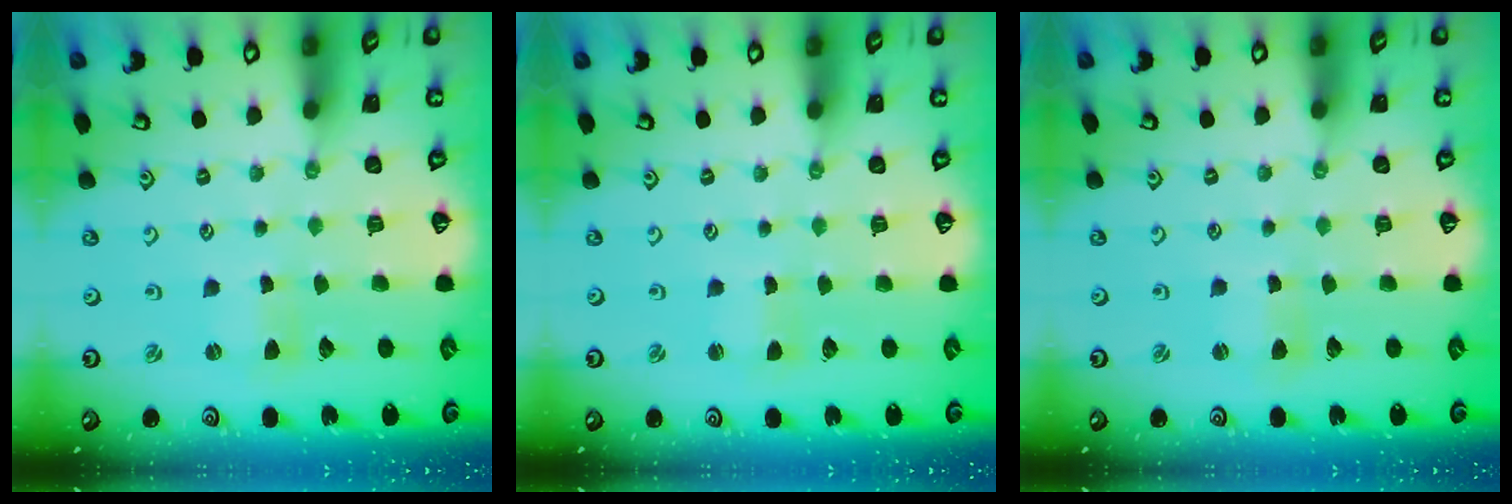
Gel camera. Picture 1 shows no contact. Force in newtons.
{"total": 0.9, "press": 0.9, "slide": 0.0}
{"total": 1.9, "press": 1.9, "slide": 0.3}